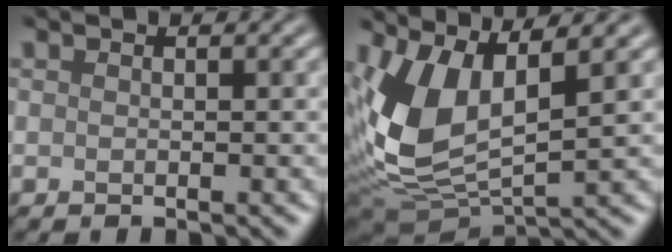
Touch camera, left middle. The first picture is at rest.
{"total": 8.0, "force": [2.2, 4.0, 6.5], "torque": [-0.152, -0.011, 0.046]}